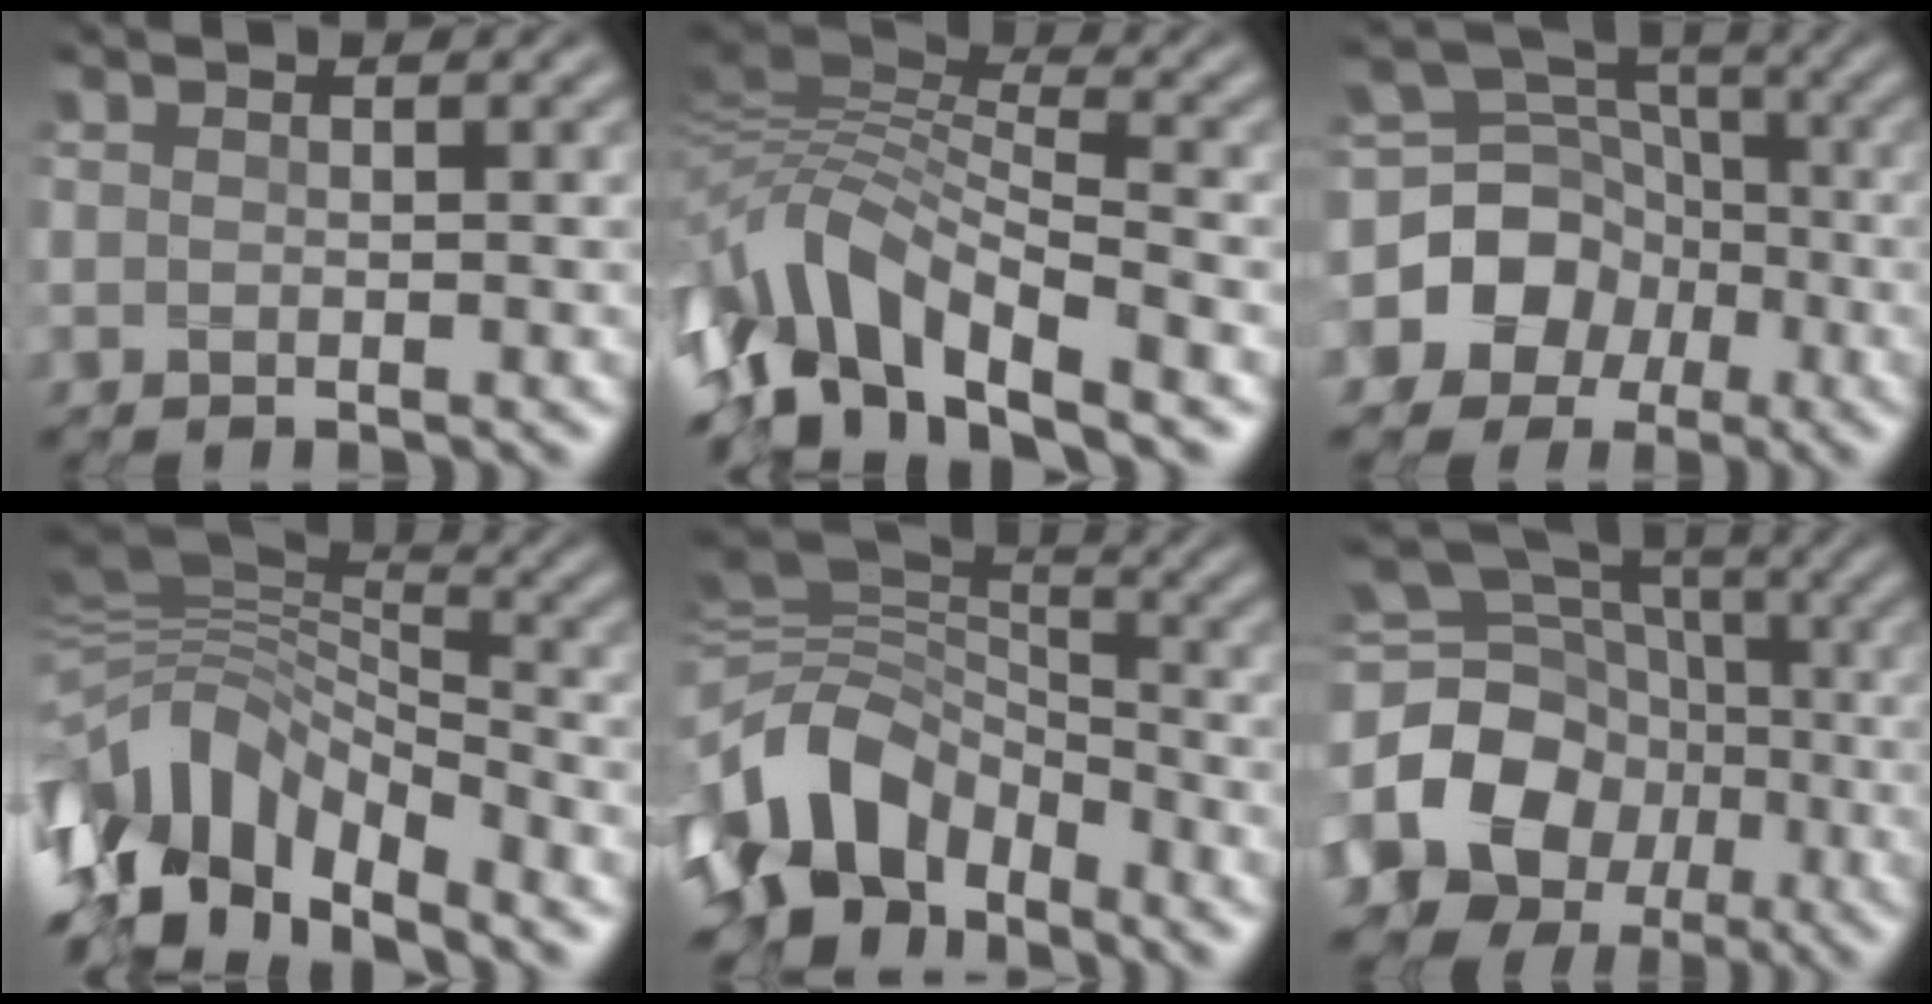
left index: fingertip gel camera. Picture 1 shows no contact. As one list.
[{"total": 8.7, "force": [-4.9, 3.0, 6.5], "torque": [-0.123, 0.011, -0.104]}, {"total": 8.3, "force": [-2.6, 7.2, 3.2], "torque": [-0.065, 0.013, -0.064]}, {"total": 11.6, "force": [-6.0, 5.7, 8.2], "torque": [-0.165, 0.014, -0.118]}, {"total": 10.9, "force": [-5.1, 7.5, 6.0], "torque": [-0.139, -0.004, -0.092]}, {"total": 15.3, "force": [-3.6, 13.1, 7.2], "torque": [-0.161, 0.000, -0.069]}]